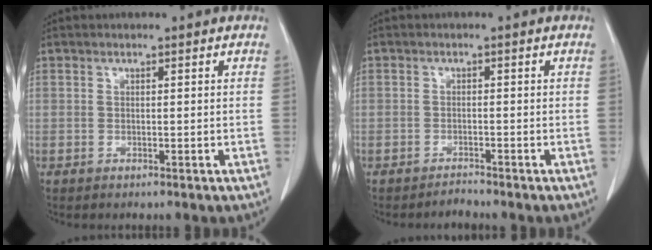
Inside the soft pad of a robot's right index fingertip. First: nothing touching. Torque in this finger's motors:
{"motor_torque": [-0.32, -0.25, -0.19, -0.07]}